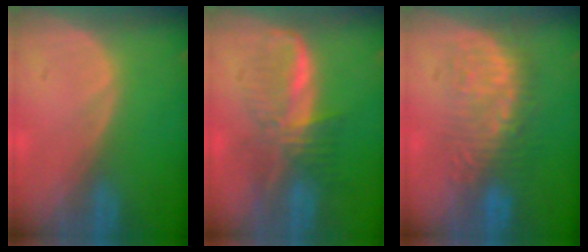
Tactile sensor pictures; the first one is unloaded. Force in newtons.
{"total": 6.3, "press": 6.1, "slide": 1.2}
{"total": 6.8, "press": 6.7, "slide": 1.4}